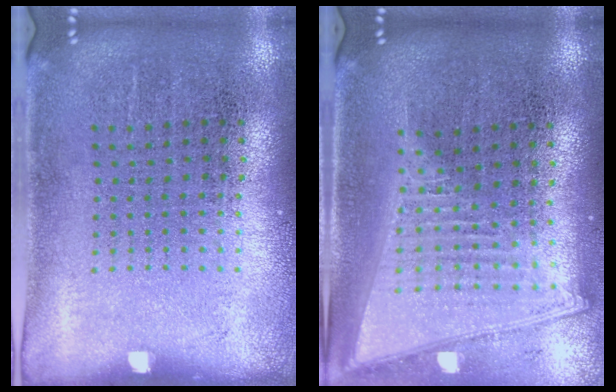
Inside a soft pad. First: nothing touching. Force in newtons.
{"total": 2.0, "press": 1.7, "slide": 1.0}